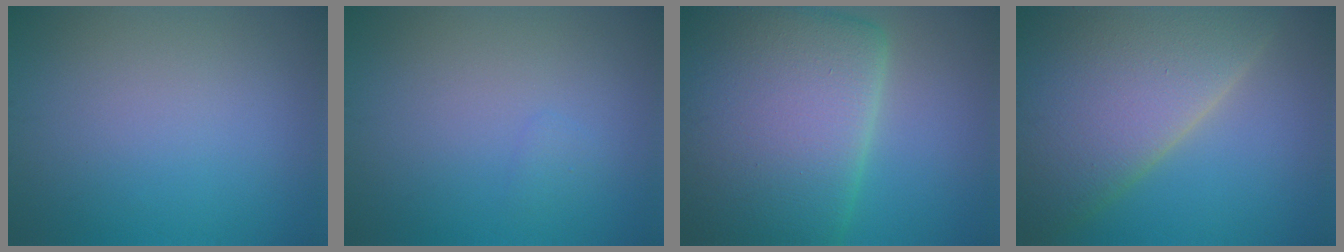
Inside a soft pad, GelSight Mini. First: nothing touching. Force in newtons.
{"total": 0.6, "press": 0.6, "slide": 0.0}
{"total": 18.4, "press": 18.4, "slide": 0.7}
{"total": 13.3, "press": 13.2, "slide": 1.0}